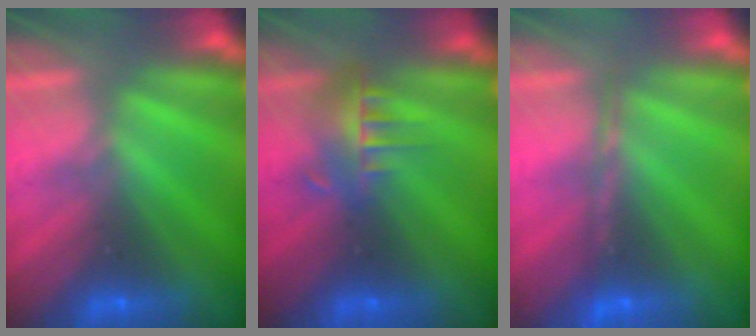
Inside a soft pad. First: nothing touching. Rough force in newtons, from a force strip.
{"total": 5.0}
{"total": 1.7}